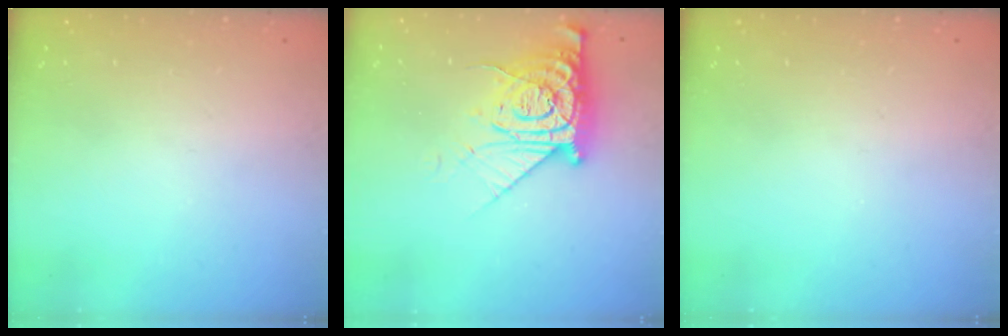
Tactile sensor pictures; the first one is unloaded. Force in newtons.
{"total": 8.9, "press": 8.8, "slide": 1.1}
{"total": 0.0}